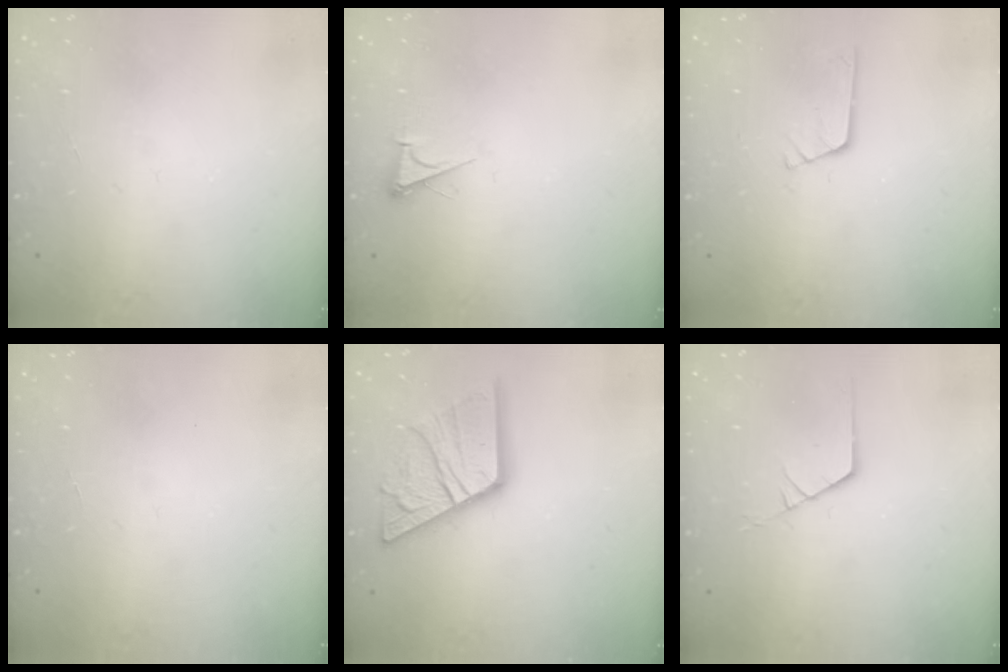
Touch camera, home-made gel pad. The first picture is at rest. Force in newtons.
{"total": 3.4, "press": 3.4, "slide": 0.4}
{"total": 3.4, "press": 3.4, "slide": 0.2}
{"total": 0.0}
{"total": 18.4, "press": 18.3, "slide": 1.9}
{"total": 1.3, "press": 1.3, "slide": 0.1}